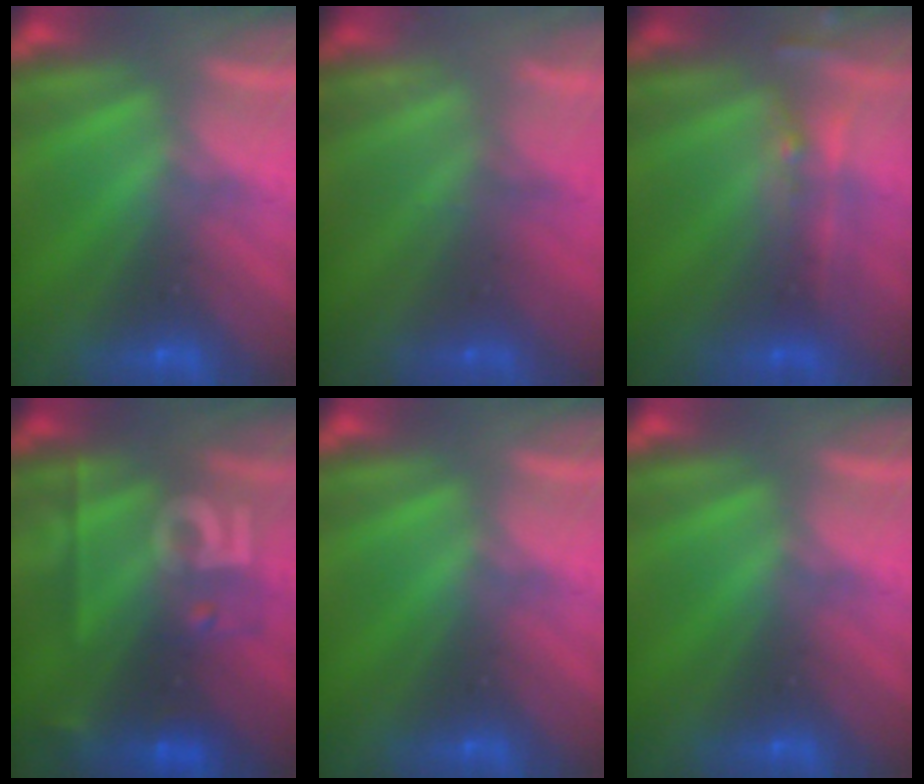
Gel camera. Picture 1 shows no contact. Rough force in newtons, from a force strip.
{"total": 2.3}
{"total": 2.4}
{"total": 2.4}
{"total": 0.0}
{"total": 0.0}